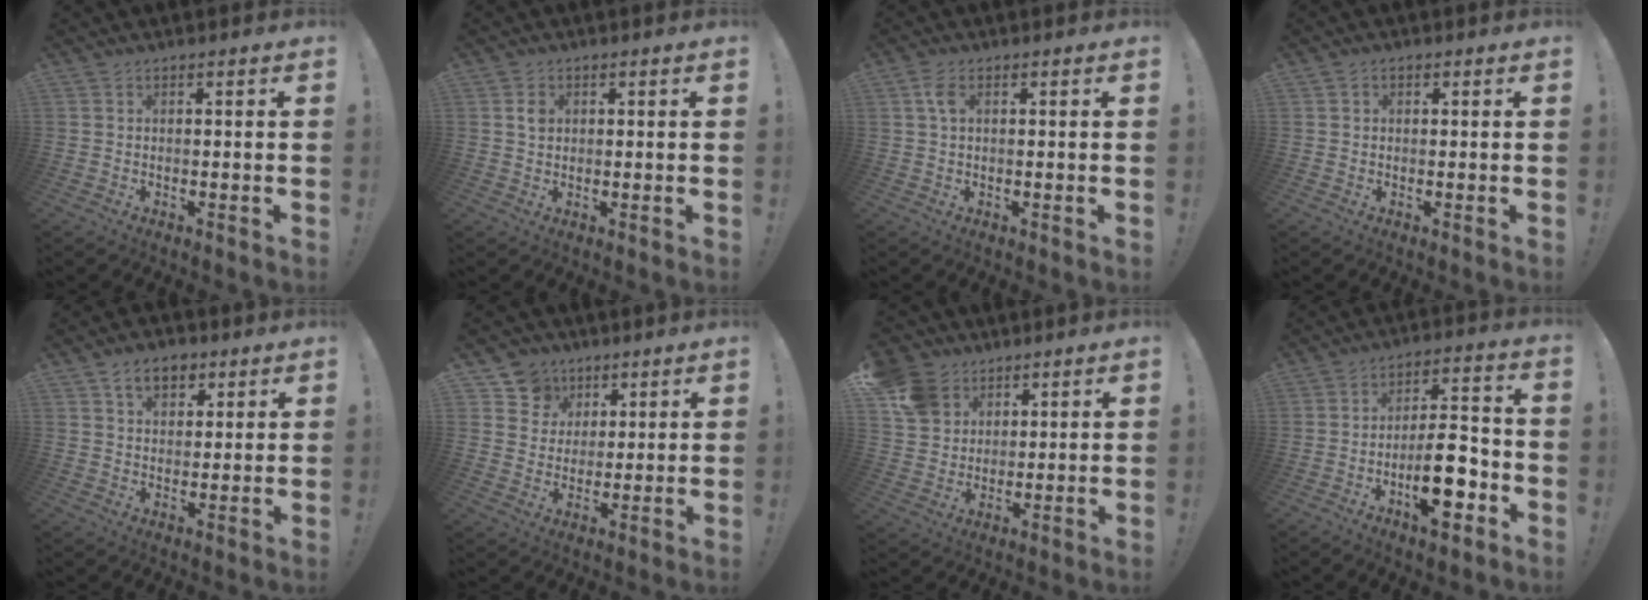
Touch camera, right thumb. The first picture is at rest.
{"total": 2.3, "force": [0.6, 1.8, 1.3], "torque": [-0.004, -0.005, 0.006]}
{"total": 3.8, "force": [1.2, 2.1, 3.0], "torque": [-0.055, 0.003, 0.020]}
{"total": 1.1, "force": [0.1, 1.0, 0.5], "torque": [-0.003, 0.001, 0.001]}
{"total": 8.1, "force": [4.3, 5.3, 4.3], "torque": [-0.060, -0.008, 0.081]}
{"total": 9.1, "force": [4.5, 7.8, 1.4], "torque": [-0.021, -0.029, 0.092]}
{"total": 11.2, "force": [5.5, 9.2, 3.3], "torque": [-0.047, -0.029, 0.113]}
{"total": 14.7, "force": [-5.8, 6.1, 12.1], "torque": [-0.181, 0.034, -0.092]}